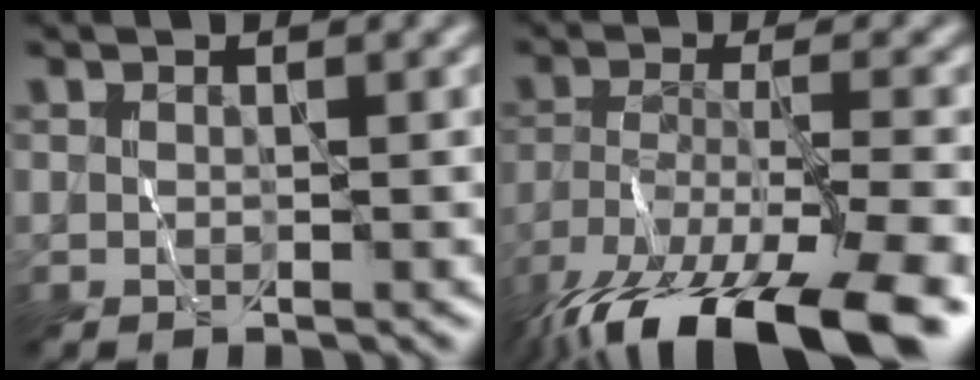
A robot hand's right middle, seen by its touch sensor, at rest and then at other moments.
{"total": 14.6, "force": [-10.5, 4.0, 9.4], "torque": [-0.196, -0.029, -0.160]}